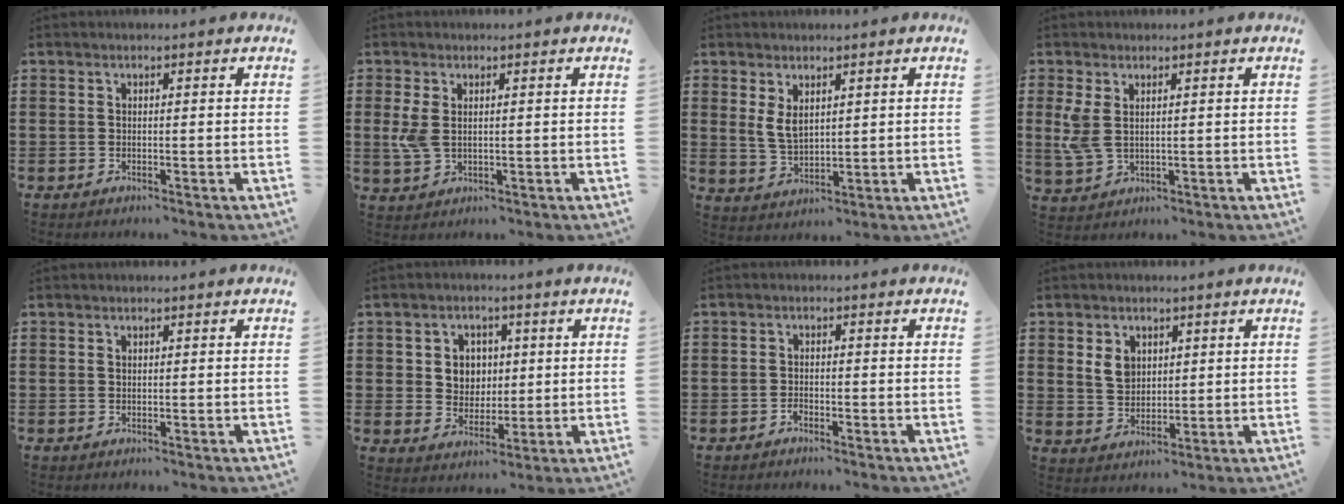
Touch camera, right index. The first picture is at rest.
{"total": 4.0, "force": [0.6, 2.2, 3.3], "torque": [-0.088, -0.001, 0.005]}
{"total": 3.8, "force": [1.7, 2.1, 2.7], "torque": [-0.065, 0.002, 0.029]}
{"total": 4.4, "force": [1.0, 2.4, 3.5], "torque": [-0.094, -0.003, 0.015]}
{"total": 0.0}
{"total": 4.8, "force": [0.9, 4.5, 1.4], "torque": [-0.041, 0.012, 0.013]}
{"total": 1.2, "force": [-1.0, 0.5, 0.2], "torque": [-0.007, 0.000, -0.021]}
{"total": 4.1, "force": [1.6, 3.1, 2.0], "torque": [-0.052, 0.010, 0.029]}